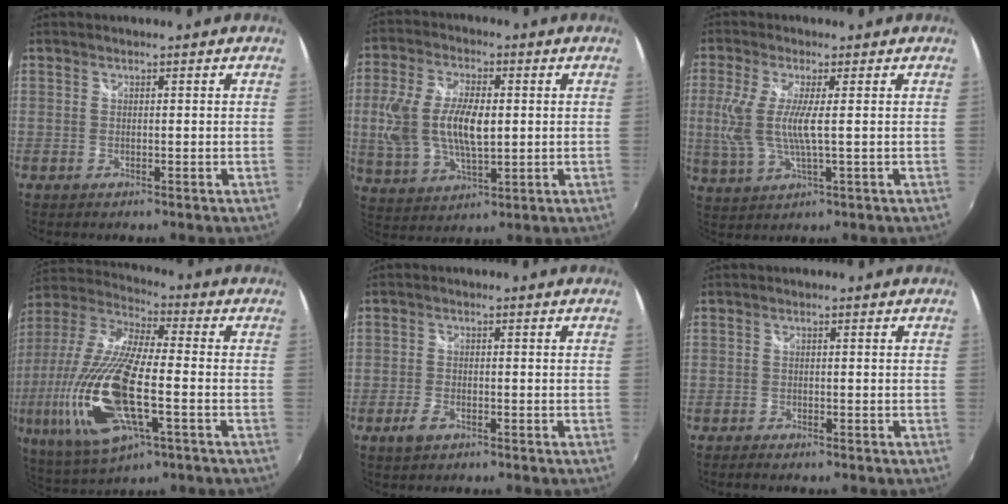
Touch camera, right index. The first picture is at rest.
{"total": 13.4, "force": [0.3, 6.5, 11.8], "torque": [-0.244, 0.000, 0.010]}
{"total": 8.3, "force": [0.3, 1.3, 8.2], "torque": [-0.177, -0.008, 0.011]}
{"total": 23.5, "force": [-5.9, 7.5, 21.5], "torque": [-0.448, -0.039, -0.110]}
{"total": 3.0, "force": [-1.9, 1.4, 1.9], "torque": [-0.046, -0.002, -0.036]}
{"total": 1.8, "force": [-1.6, 0.4, 0.8], "torque": [-0.020, -0.009, -0.028]}